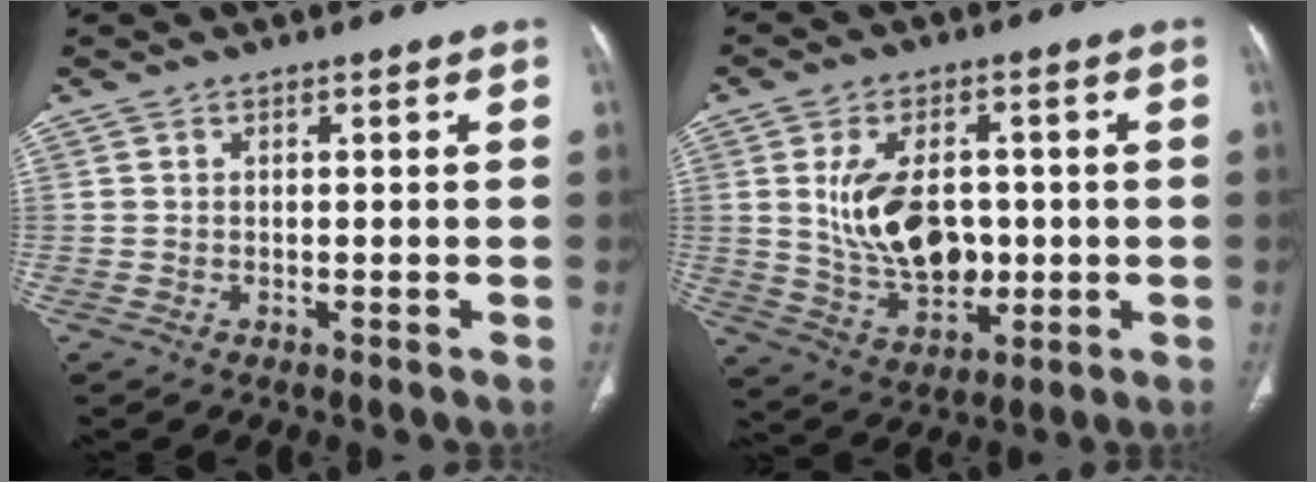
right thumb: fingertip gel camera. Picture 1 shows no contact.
{"total": 14.1, "force": [1.0, 9.0, 10.8], "torque": [-0.161, -0.008, 0.036]}